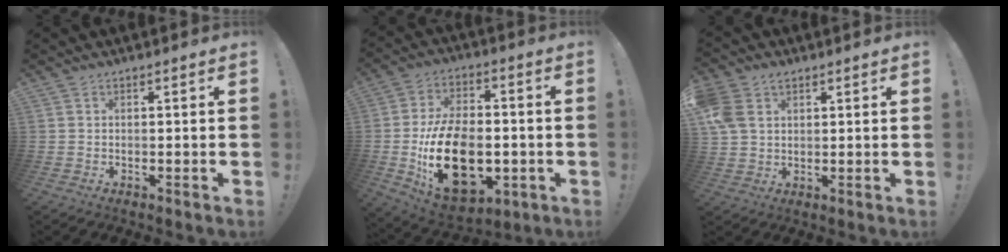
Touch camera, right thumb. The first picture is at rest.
{"total": 24.8, "force": [-5.4, 15.9, 18.3], "torque": [-0.339, 0.027, -0.070]}
{"total": 8.2, "force": [3.2, 6.0, 4.6], "torque": [-0.092, 0.001, 0.066]}